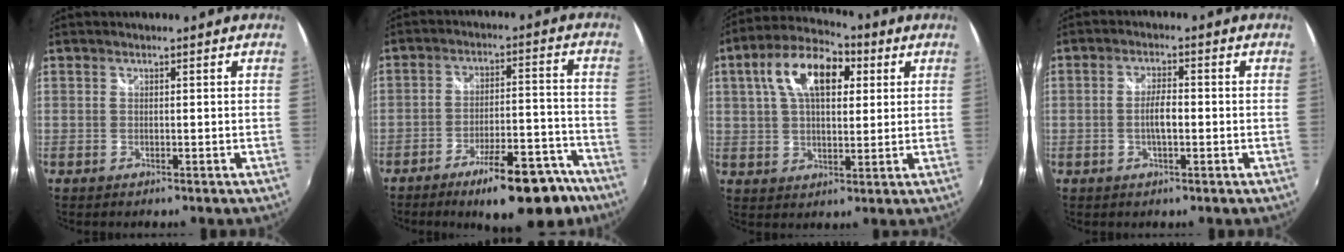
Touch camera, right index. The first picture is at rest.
{"total": 15.4, "force": [-11.3, 4.7, 9.4], "torque": [-0.139, 0.007, -0.153]}
{"total": 13.7, "force": [4.6, 7.1, 10.8], "torque": [-0.197, 0.034, 0.070]}
{"total": 3.9, "force": [-0.8, 1.2, 3.6], "torque": [-0.067, 0.002, -0.013]}